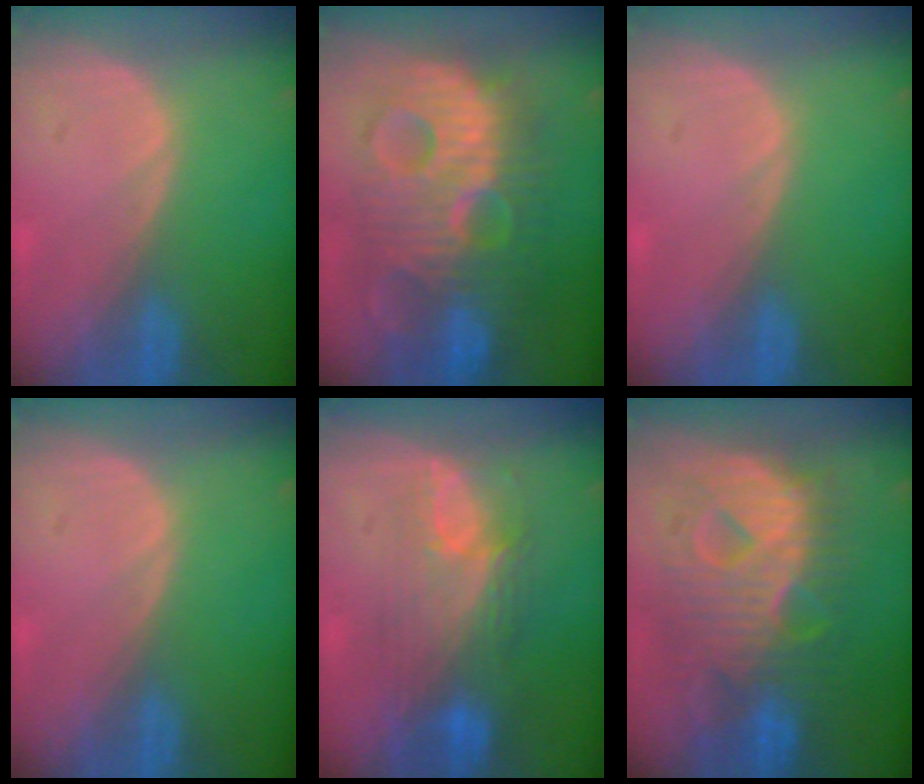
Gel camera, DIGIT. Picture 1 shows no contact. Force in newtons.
{"total": 13.6, "press": 13.5, "slide": 1.2}
{"total": 0.0}
{"total": 0.0}
{"total": 9.2, "press": 8.2, "slide": 4.3}
{"total": 12.4, "press": 12.4, "slide": 1.3}